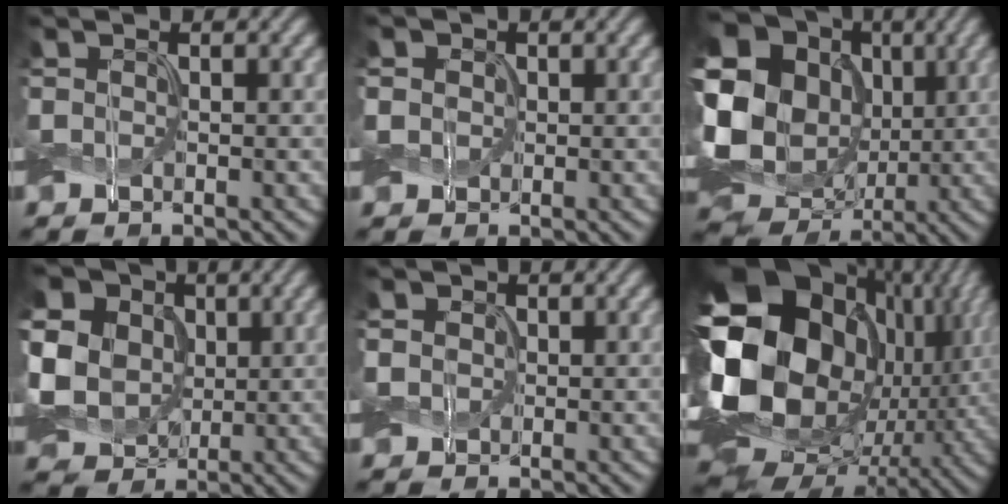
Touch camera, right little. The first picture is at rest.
{"total": 2.4, "force": [0.5, 2.0, 1.1], "torque": [-0.035, 0.008, 0.006]}
{"total": 20.5, "force": [2.7, 17.4, 10.5], "torque": [-0.234, 0.017, 0.026]}
{"total": 14.0, "force": [2.8, 11.8, 7.0], "torque": [-0.182, 0.020, 0.045]}
{"total": 2.8, "force": [0.6, 2.4, 1.3], "torque": [-0.036, 0.011, 0.004]}
{"total": 21.7, "force": [1.8, 16.2, 14.3], "torque": [-0.299, -0.026, 0.031]}